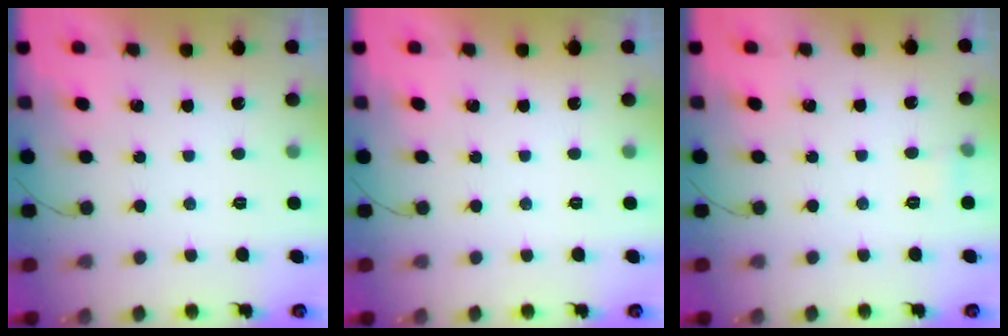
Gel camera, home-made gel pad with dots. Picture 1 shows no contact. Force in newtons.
{"total": 0.0}
{"total": 4.2, "press": 3.3, "slide": 2.6}